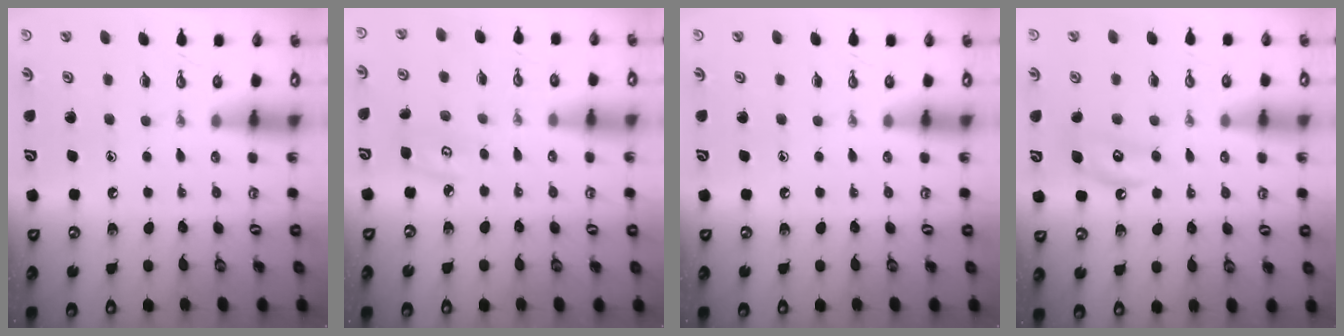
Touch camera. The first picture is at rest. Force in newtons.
{"total": 4.3, "press": 4.3, "slide": 0.5}
{"total": 0.0}
{"total": 4.4, "press": 4.4, "slide": 0.4}